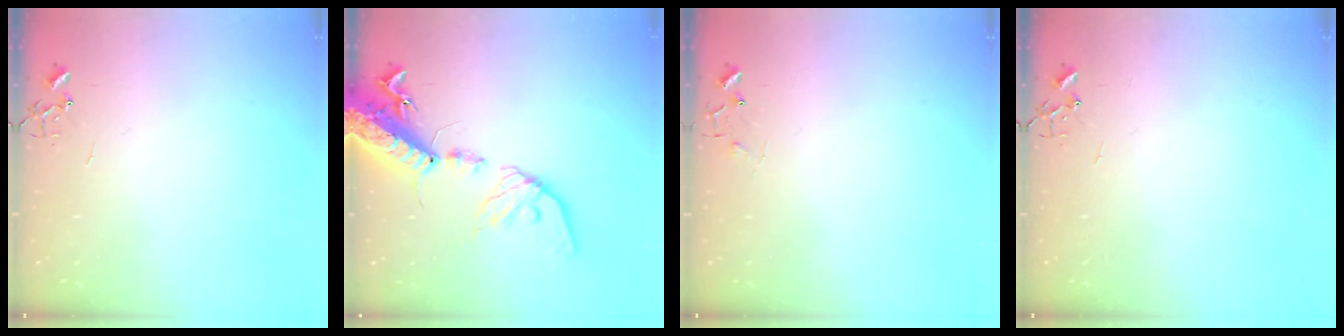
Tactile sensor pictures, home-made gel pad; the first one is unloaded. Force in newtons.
{"total": 19.5, "press": 19.0, "slide": 4.4}
{"total": 5.7, "press": 5.7, "slide": 0.2}
{"total": 0.0}